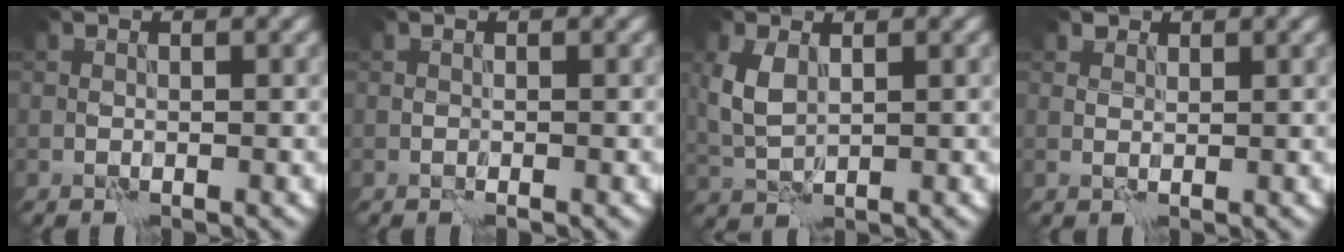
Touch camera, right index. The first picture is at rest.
{"total": 0.0}
{"total": 2.8, "force": [1.1, 1.5, 2.1], "torque": [-0.058, 0.004, 0.026]}
{"total": 1.4, "force": [1.2, 0.8, 0.1], "torque": [-0.003, -0.001, 0.016]}